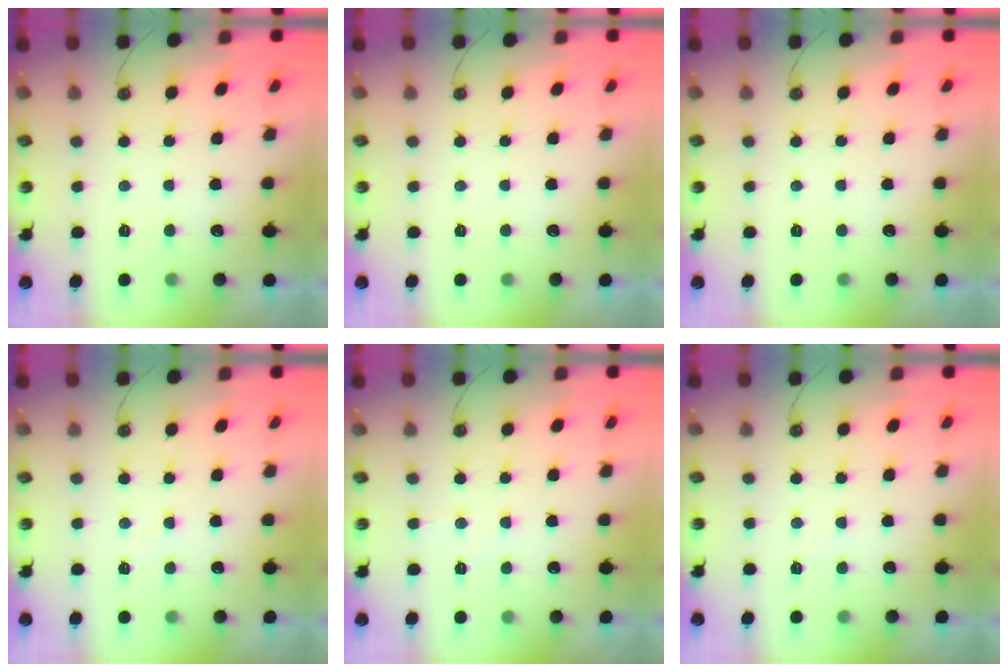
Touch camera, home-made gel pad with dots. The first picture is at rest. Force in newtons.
{"total": 0.0}
{"total": 0.0}
{"total": 2.2, "press": 2.2, "slide": 0.3}
{"total": 5.2, "press": 5.2, "slide": 0.8}
{"total": 3.0, "press": 2.9, "slide": 0.4}